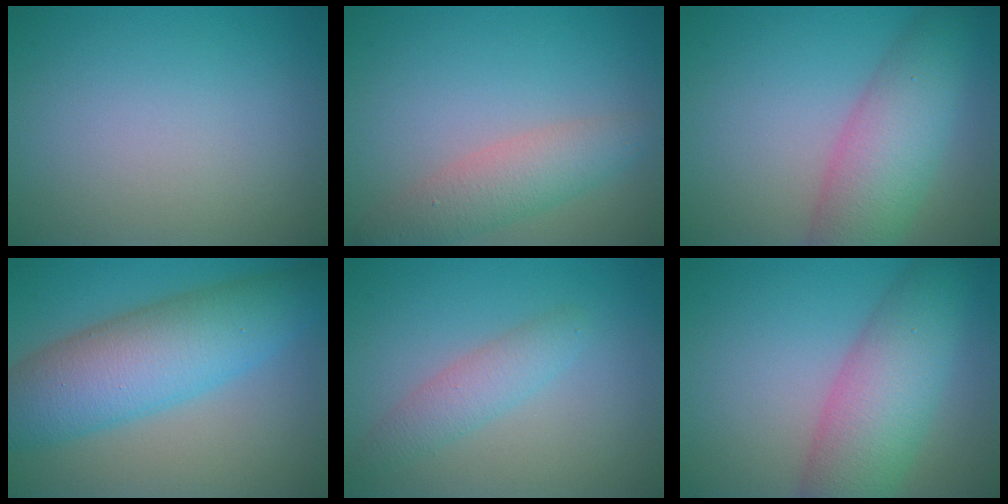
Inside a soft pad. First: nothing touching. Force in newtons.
{"total": 3.7, "press": 3.7, "slide": 0.2}
{"total": 6.7, "press": 6.7, "slide": 0.3}
{"total": 9.2, "press": 9.2, "slide": 0.3}
{"total": 2.5, "press": 2.5, "slide": 0.0}
{"total": 7.2, "press": 7.2, "slide": 0.2}